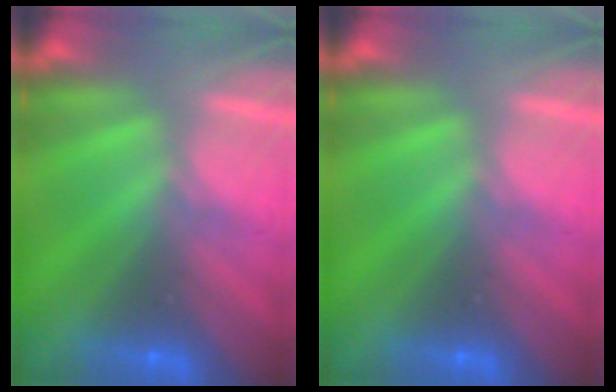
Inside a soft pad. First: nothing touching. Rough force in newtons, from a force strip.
{"total": 0.0}